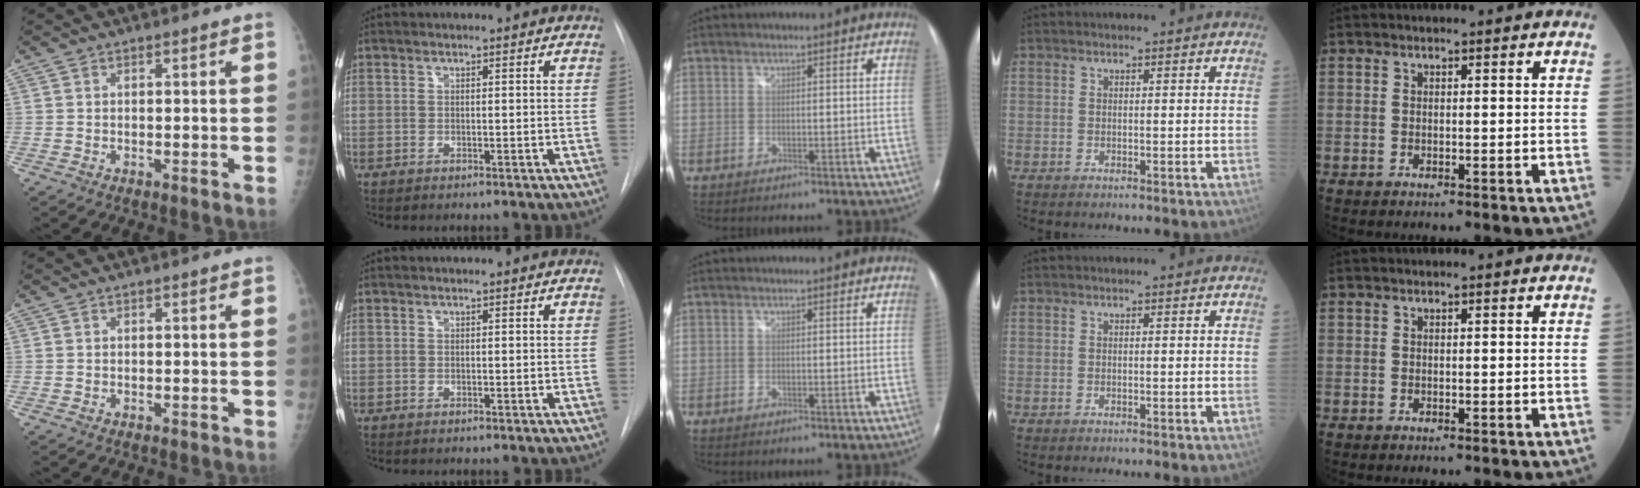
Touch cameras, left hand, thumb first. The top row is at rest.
{}